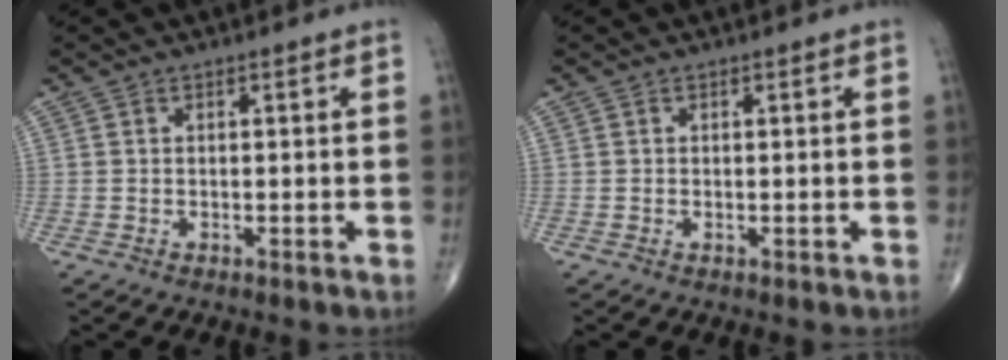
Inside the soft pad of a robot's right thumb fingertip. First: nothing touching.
{"total": 0.0}